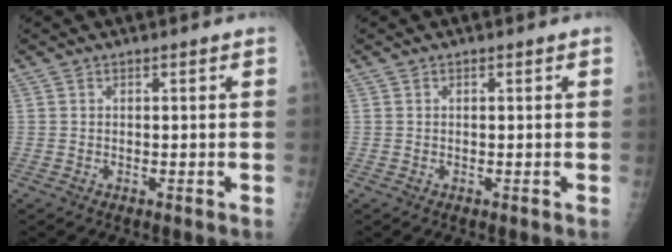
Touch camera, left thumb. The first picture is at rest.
{"total": 0.0}